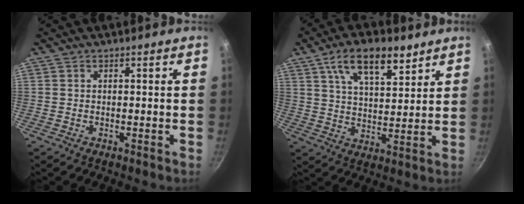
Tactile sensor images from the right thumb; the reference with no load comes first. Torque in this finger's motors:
{"motor_torque": [-0.23, 0.66, 0.81, 0.52, 0.24]}